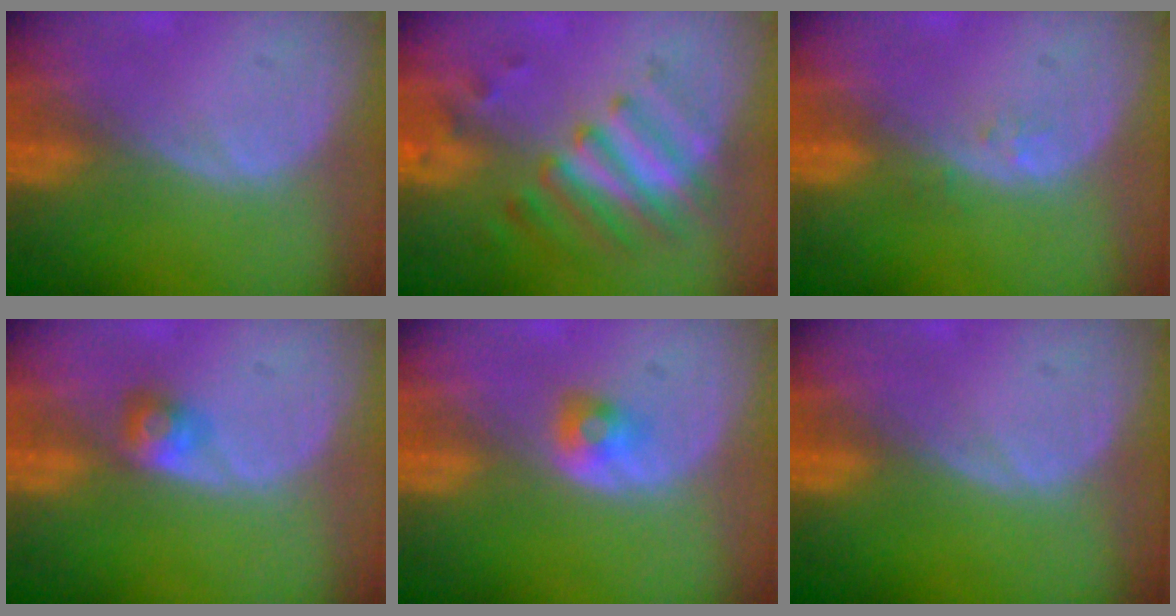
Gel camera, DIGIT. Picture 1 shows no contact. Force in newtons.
{"total": 7.7, "press": 6.8, "slide": 3.6}
{"total": 0.9, "press": 0.9, "slide": 0.2}
{"total": 2.5, "press": 2.4, "slide": 0.7}
{"total": 2.3, "press": 2.2, "slide": 0.5}
{"total": 0.0}